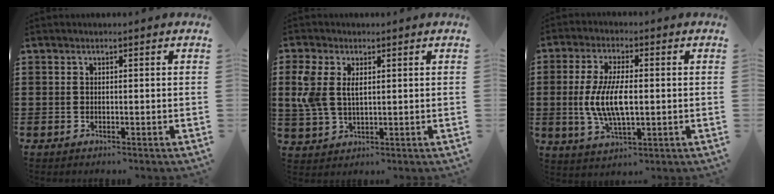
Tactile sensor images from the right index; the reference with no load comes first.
{"total": 5.2, "force": [1.4, 3.1, 4.0], "torque": [-0.099, 0.004, 0.022]}
{"total": 8.9, "force": [-0.4, 3.5, 8.2], "torque": [-0.182, -0.005, -0.015]}